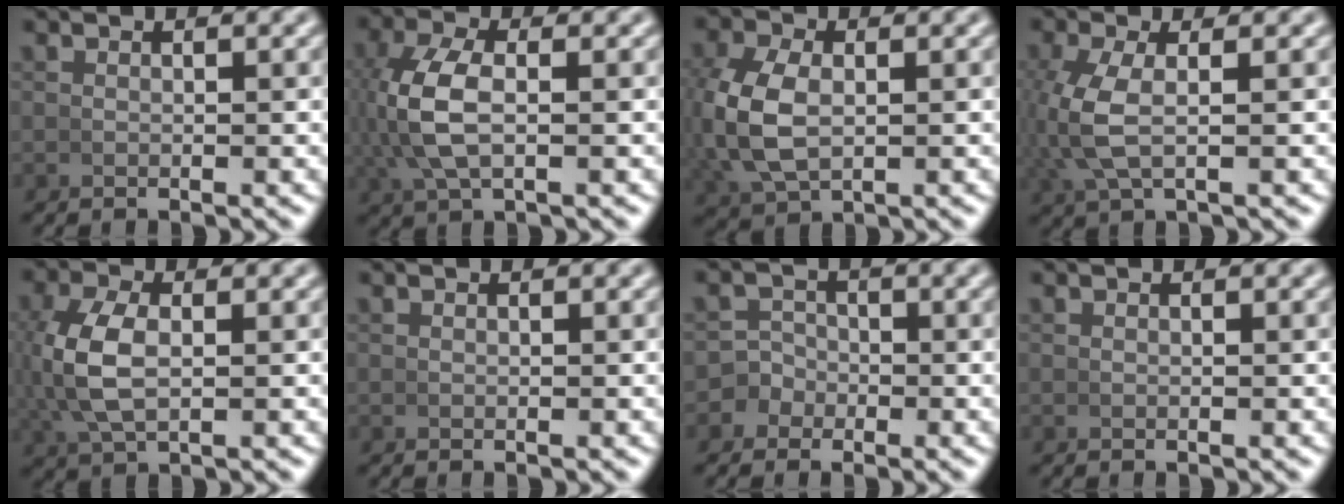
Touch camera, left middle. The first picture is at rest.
{"total": 5.2, "force": [0.4, 2.4, 4.6], "torque": [-0.120, -0.003, 0.016]}
{"total": 5.3, "force": [0.3, 3.6, 3.9], "torque": [-0.121, -0.010, 0.022]}
{"total": 3.7, "force": [0.5, 1.3, 3.4], "torque": [-0.094, -0.002, 0.018]}
{"total": 5.1, "force": [0.4, 2.7, 4.2], "torque": [-0.116, -0.002, 0.017]}
{"total": 0.0}
{"total": 3.7, "force": [-1.4, 3.3, 0.6], "torque": [-0.008, -0.003, -0.031]}
{"total": 0.0}